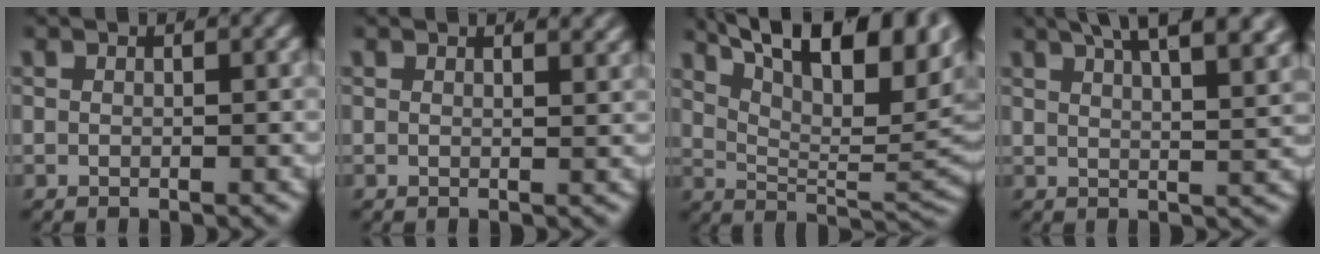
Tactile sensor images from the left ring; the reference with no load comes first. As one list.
[{"total": 1.5, "force": [1.3, 0.1, 0.7], "torque": [-0.003, 0.000, 0.017]}, {"total": 10.5, "force": [4.7, 4.4, 8.3], "torque": [-0.116, -0.002, 0.077]}, {"total": 7.6, "force": [5.4, 2.0, 5.0], "torque": [-0.063, 0.014, 0.083]}]